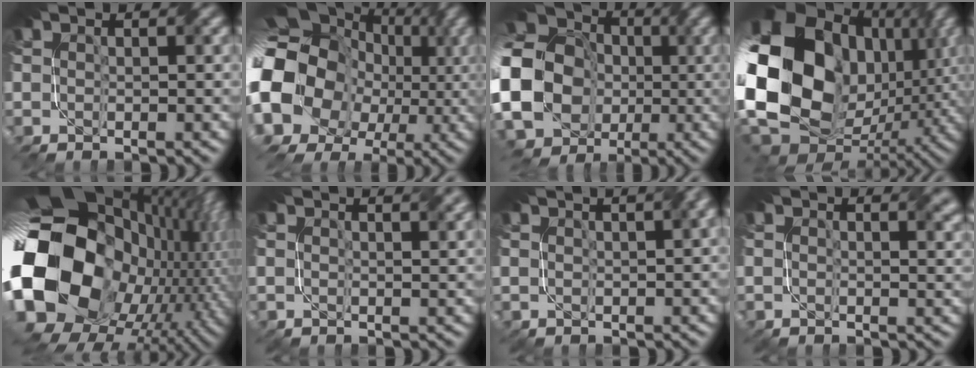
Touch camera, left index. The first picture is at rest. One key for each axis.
{"total": 18.1, "fx": -0.7, "fy": 15.3, "fz": 9.5, "tx": -0.195, "ty": 0.005, "tz": -0.038}
{"total": 24.6, "fx": -2.9, "fy": 22.3, "fz": 9.8, "tx": -0.218, "ty": -0.014, "tz": -0.111}
{"total": 22.9, "fx": 1.3, "fy": 17.5, "fz": 14.7, "tx": -0.309, "ty": -0.019, "tz": -0.009}
{"total": 22.7, "fx": -2.6, "fy": 17.0, "fz": 14.8, "tx": -0.309, "ty": -0.023, "tz": -0.063}
{"total": 2.4, "fx": 2.2, "fy": 0.7, "fz": 0.8, "tx": -0.001, "ty": 0.005, "tz": 0.026}
{"total": 4.4, "fx": 2.4, "fy": 1.8, "fz": 3.2, "tx": -0.021, "ty": 0.018, "tz": 0.028}
{"total": 1.9, "fx": 1.4, "fy": 1.0, "fz": 0.7, "tx": -0.010, "ty": -0.005, "tz": 0.024}